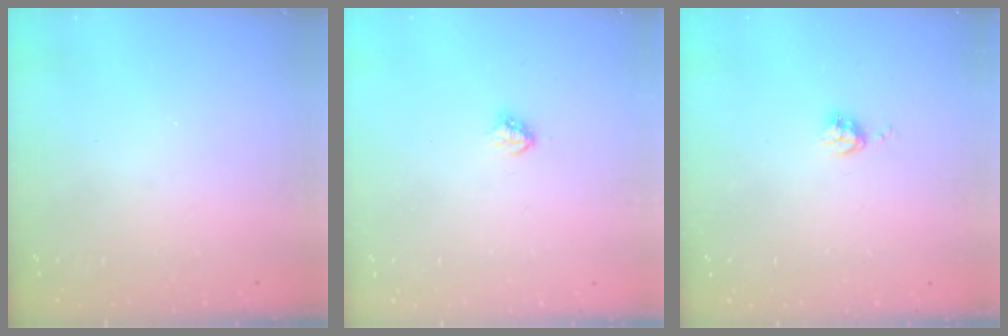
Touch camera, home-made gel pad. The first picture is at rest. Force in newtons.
{"total": 3.7, "press": 3.6, "slide": 0.5}
{"total": 4.2, "press": 4.1, "slide": 0.6}